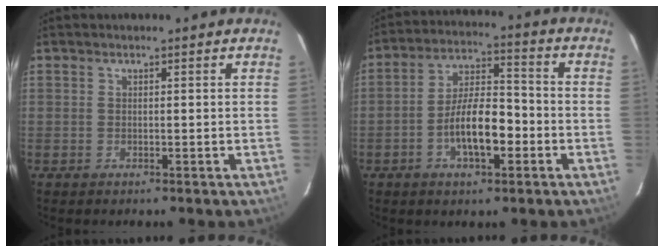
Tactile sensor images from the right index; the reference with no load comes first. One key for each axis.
{"total": 10.2, "fx": -3.5, "fy": 3.9, "fz": 8.7, "tx": -0.164, "ty": 0.009, "tz": -0.057}